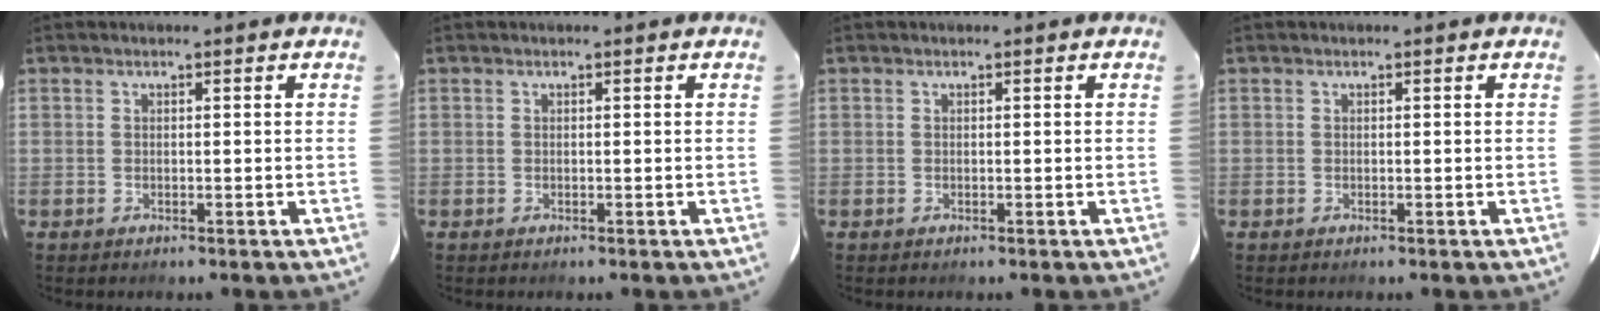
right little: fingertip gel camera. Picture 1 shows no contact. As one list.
[{"total": 0.0}, {"total": 0.0}, {"total": 0.0}]